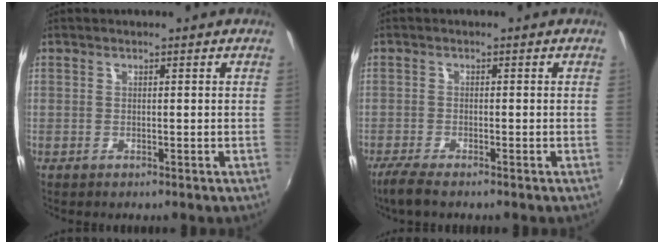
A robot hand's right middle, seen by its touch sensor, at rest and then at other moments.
{"total": 4.0, "force": [-3.2, 0.6, 2.4], "torque": [-0.066, -0.014, -0.063]}